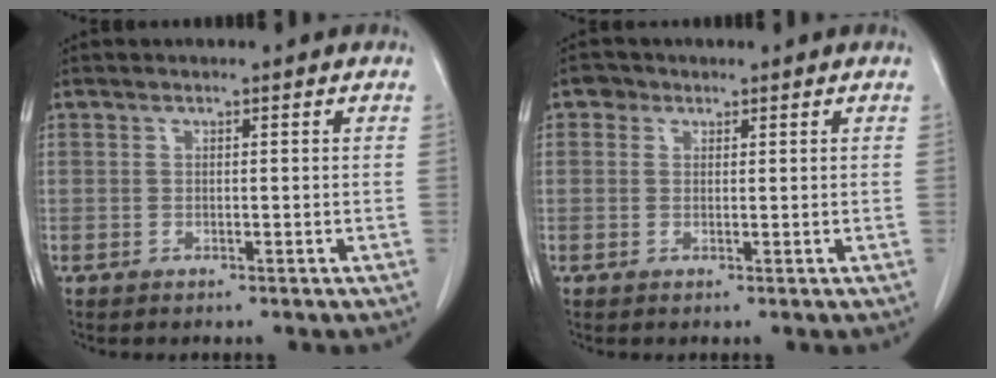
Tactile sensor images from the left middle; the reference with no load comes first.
{"total": 0.9, "force": [0.5, 0.8, 0.2], "torque": [0.002, 0.001, 0.005]}